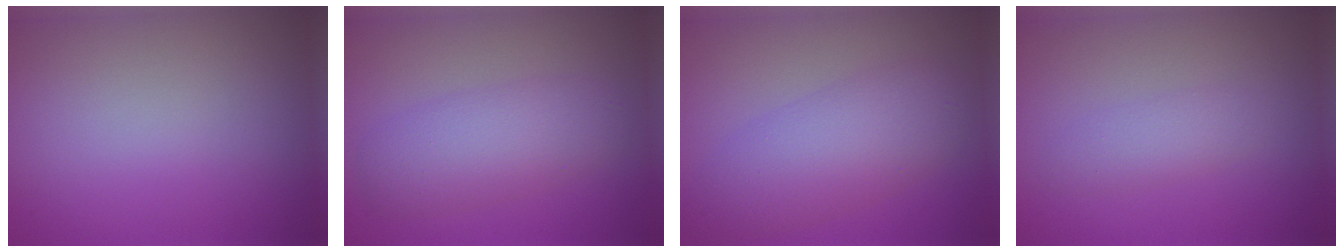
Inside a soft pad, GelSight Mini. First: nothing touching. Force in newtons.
{"total": 4.5, "press": 4.5, "slide": 0.1}
{"total": 5.6, "press": 5.6, "slide": 0.2}
{"total": 1.9, "press": 1.9, "slide": 0.0}